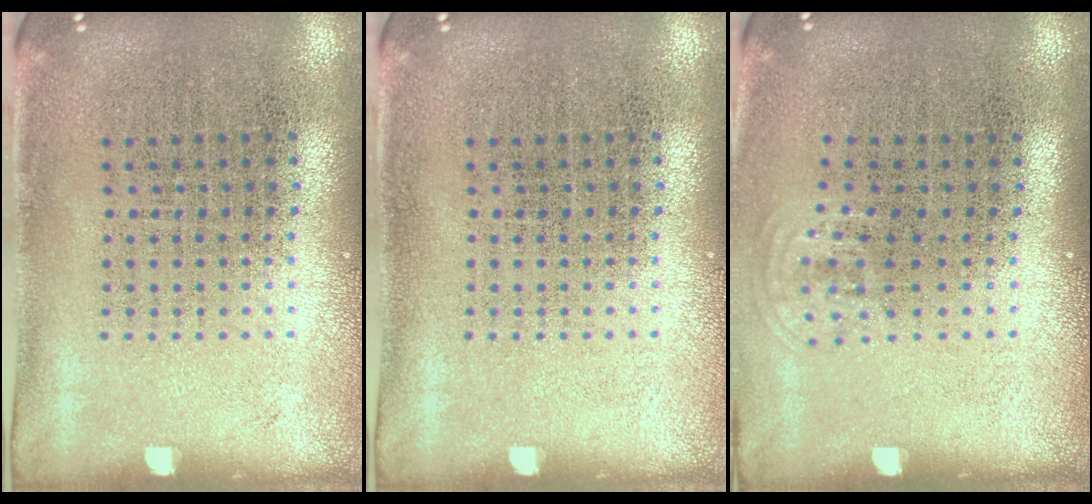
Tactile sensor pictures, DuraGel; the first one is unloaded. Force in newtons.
{"total": 0.0}
{"total": 0.8, "press": 0.5, "slide": 0.6}